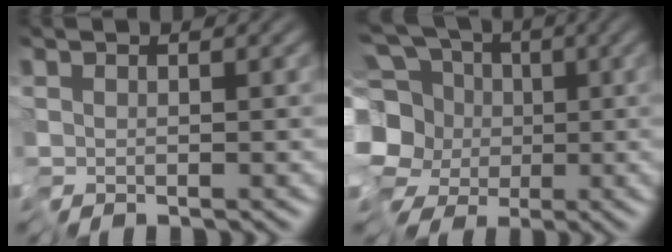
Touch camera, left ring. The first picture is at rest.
{"total": 11.4, "force": [-2.1, 9.0, 6.6], "torque": [-0.128, 0.004, -0.057]}